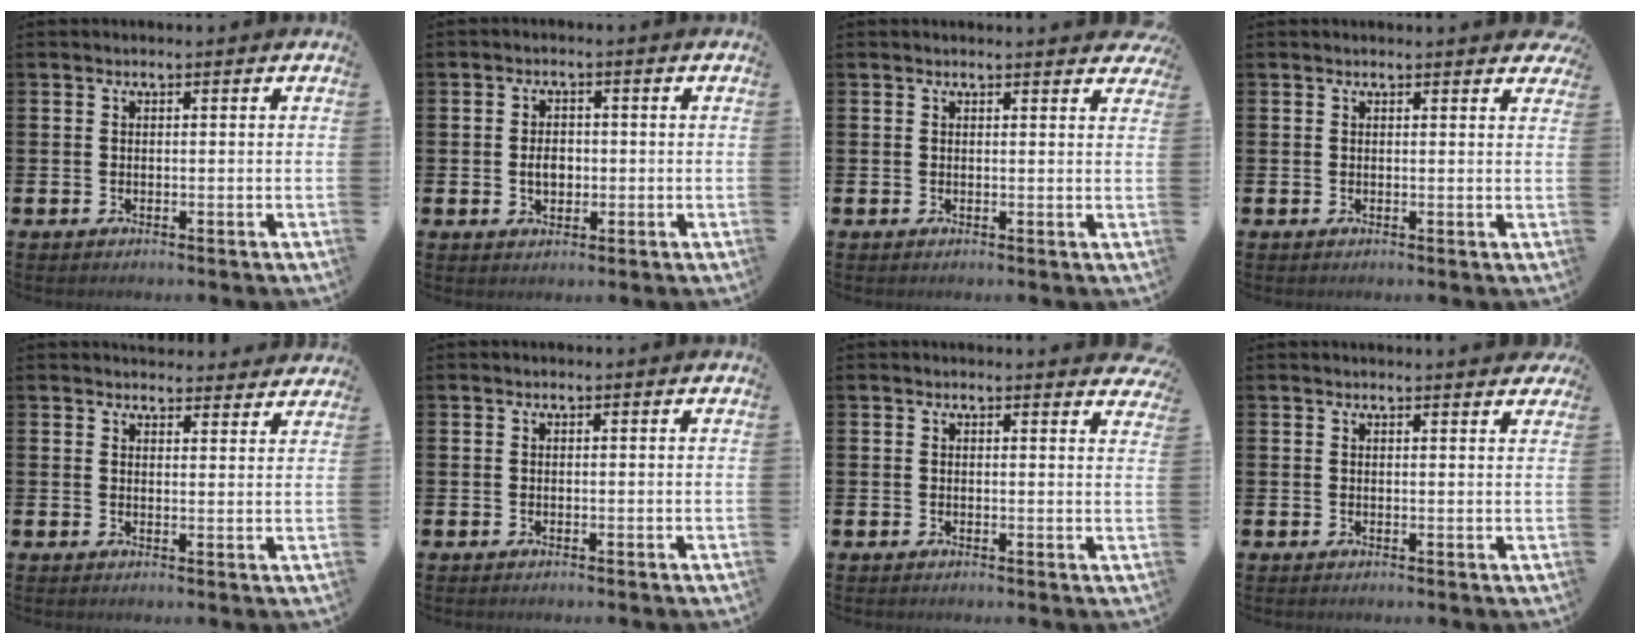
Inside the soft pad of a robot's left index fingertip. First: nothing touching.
{"total": 2.8, "force": [-0.3, 2.1, 1.9], "torque": [-0.020, -0.001, -0.012]}
{"total": 1.1, "force": [1.1, 0.1, -0.1], "torque": [0.013, -0.008, 0.018]}
{"total": 0.8, "force": [0.8, 0.0, 0.1], "torque": [0.012, -0.004, 0.011]}
{"total": 3.2, "force": [3.1, 0.6, -0.4], "torque": [0.013, -0.023, 0.055]}
{"total": 0.0}
{"total": 1.3, "force": [1.3, 0.0, -0.2], "torque": [0.015, -0.011, 0.020]}
{"total": 1.1, "force": [1.1, -0.1, -0.1], "torque": [0.013, -0.010, 0.017]}